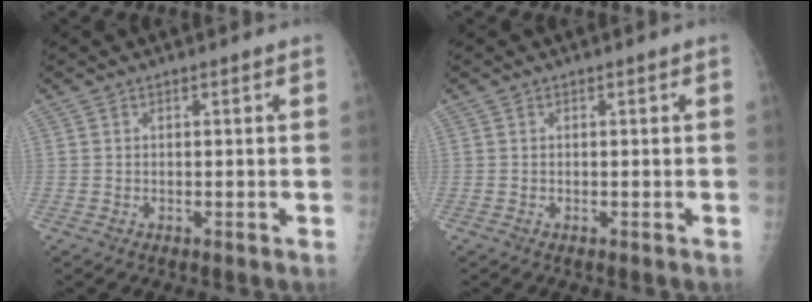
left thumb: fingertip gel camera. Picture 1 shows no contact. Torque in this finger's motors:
{"motor_torque": [0.10, -0.08, -0.01, -0.04, 0.00]}